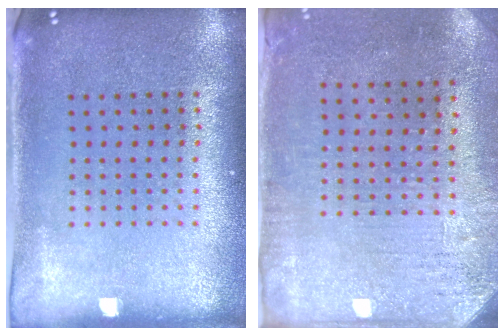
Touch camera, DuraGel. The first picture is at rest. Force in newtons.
{"total": 3.1, "press": 2.5, "slide": 1.8}